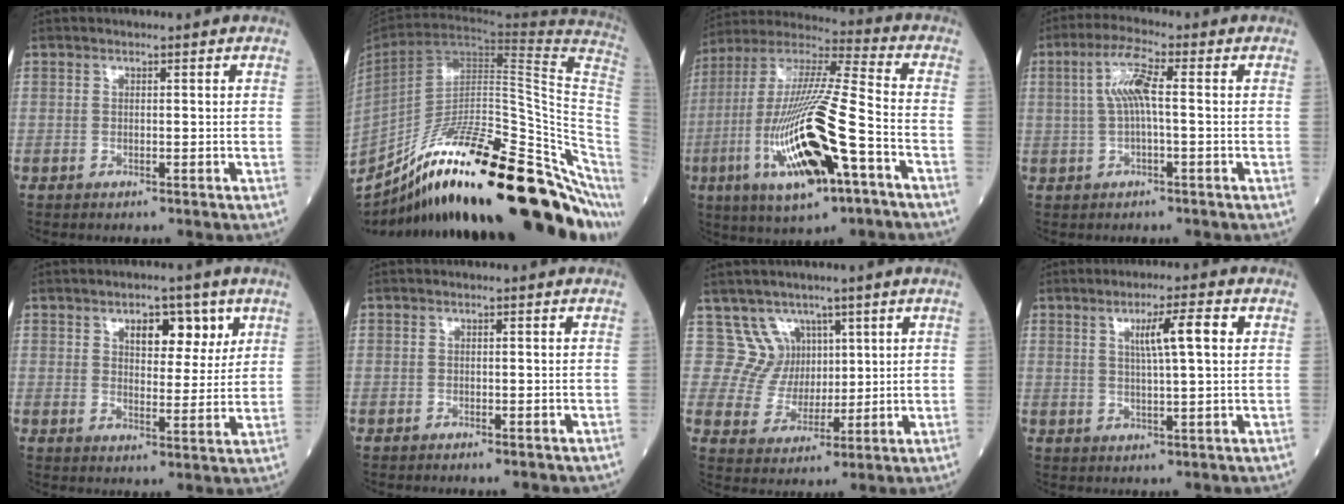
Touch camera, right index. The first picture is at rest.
{"total": 35.3, "force": [-22.2, 5.7, 26.8], "torque": [-0.319, -0.029, -0.338]}
{"total": 22.0, "force": [-7.2, 3.4, 20.5], "torque": [-0.431, -0.027, -0.127]}
{"total": 5.7, "force": [0.6, 0.7, 5.6], "torque": [-0.116, 0.014, 0.011]}
{"total": 6.5, "force": [3.3, 3.2, 4.6], "torque": [-0.057, 0.006, 0.048]}
{"total": 1.7, "force": [-1.4, 0.4, 0.9], "torque": [-0.015, -0.003, -0.012]}
{"total": 6.4, "force": [3.6, 5.3, -0.5], "torque": [0.013, 0.010, 0.072]}
{"total": 5.8, "force": [1.8, 0.0, 5.5], "torque": [-0.092, 0.006, 0.030]}